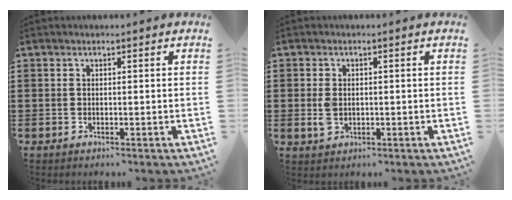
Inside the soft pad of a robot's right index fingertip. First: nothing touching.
{"total": 2.4, "force": [0.0, 1.6, 1.8], "torque": [-0.037, 0.004, -0.001]}